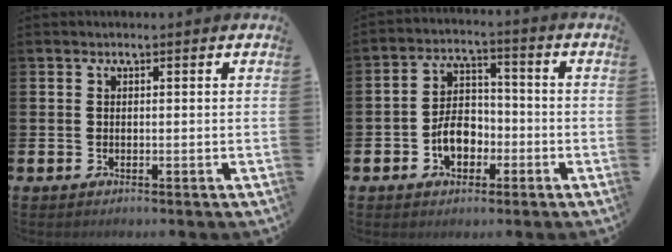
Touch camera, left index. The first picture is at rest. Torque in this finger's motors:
{"motor_torque": [1.15, 0.46, 0.71, 0.17]}